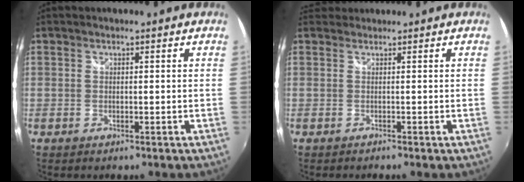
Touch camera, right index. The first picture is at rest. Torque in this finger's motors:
{"motor_torque": [0.11, 0.00, 0.02, -0.01]}